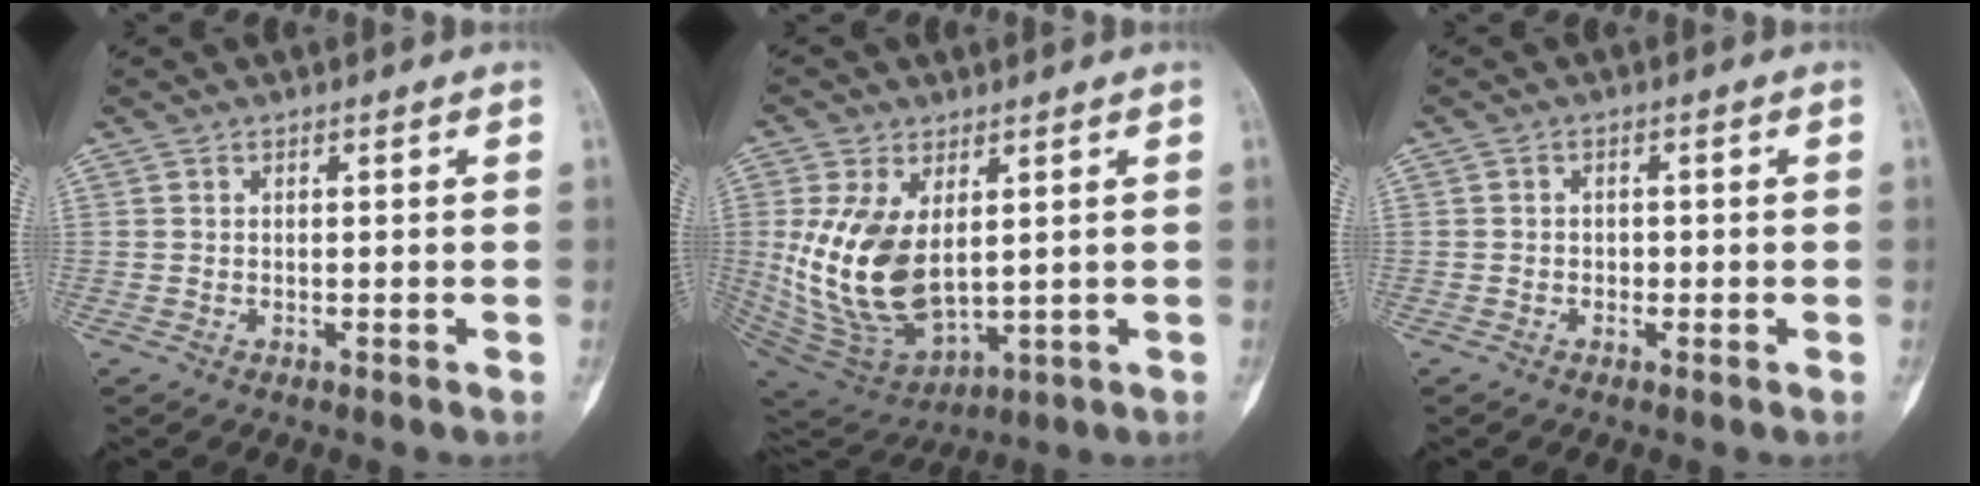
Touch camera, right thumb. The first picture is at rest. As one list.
[{"total": 16.7, "force": [2.4, 9.7, 13.3], "torque": [-0.254, -0.021, 0.072]}, {"total": 1.5, "force": [-0.4, 1.4, 0.4], "torque": [0.003, 0.007, -0.008]}]